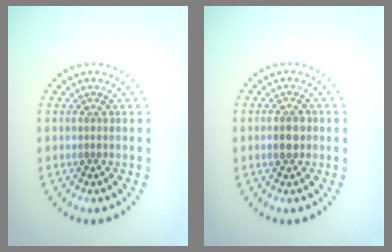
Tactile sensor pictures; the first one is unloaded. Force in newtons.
{"total": 1.9, "press": 1.9, "slide": 0.1}